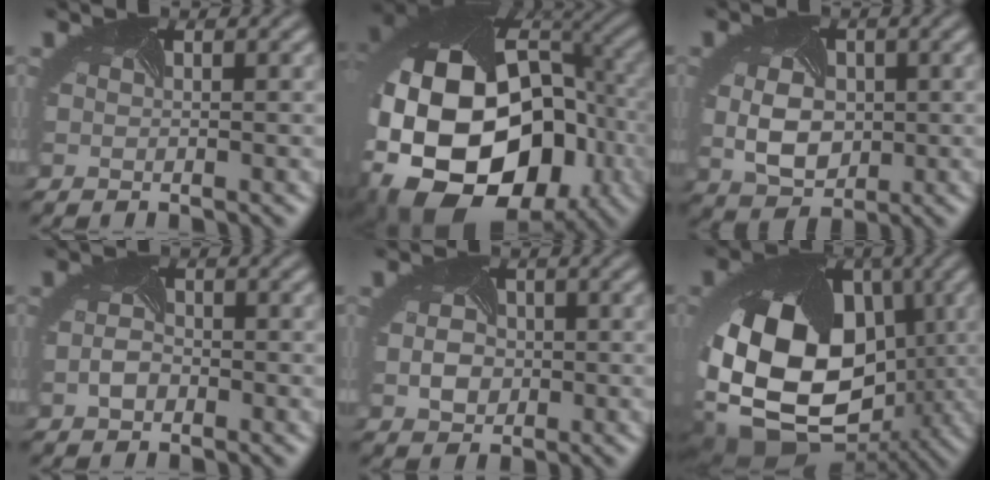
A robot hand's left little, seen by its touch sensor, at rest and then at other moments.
{"total": 22.6, "force": [-4.8, 17.2, 13.9], "torque": [-0.261, -0.046, -0.104]}
{"total": 5.3, "force": [-0.2, 4.0, 3.5], "torque": [-0.071, -0.008, 0.008]}
{"total": 1.7, "force": [-0.9, 1.1, 0.9], "torque": [-0.026, -0.004, -0.019]}
{"total": 3.0, "force": [-0.4, 2.5, 1.7], "torque": [-0.032, -0.004, -0.006]}
{"total": 19.8, "force": [-3.5, 14.1, 13.5], "torque": [-0.262, -0.046, -0.040]}